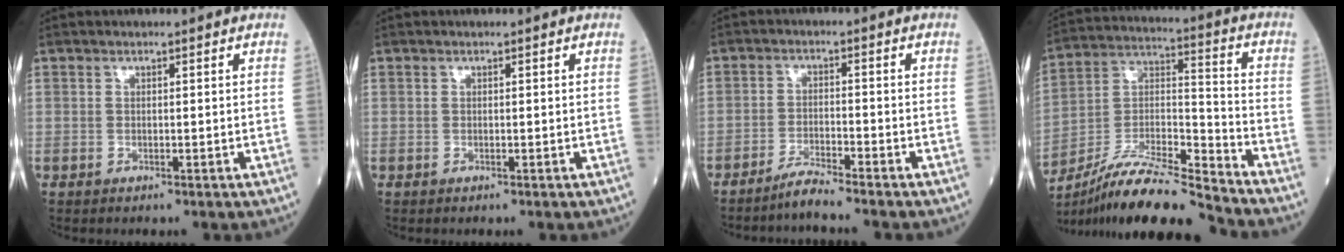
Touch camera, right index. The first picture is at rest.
{"total": 0.0}
{"total": 3.6, "force": [-3.4, -0.9, 1.0], "torque": [-0.021, -0.015, -0.068]}
{"total": 16.2, "force": [-14.6, 0.2, 6.9], "torque": [-0.124, 0.019, -0.266]}